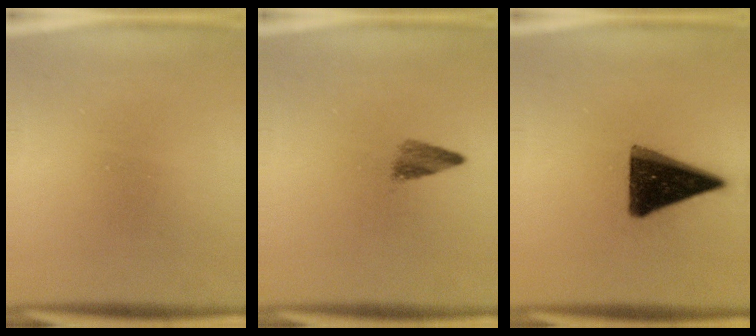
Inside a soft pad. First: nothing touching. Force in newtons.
{"total": 2.4}
{"total": 14.2}